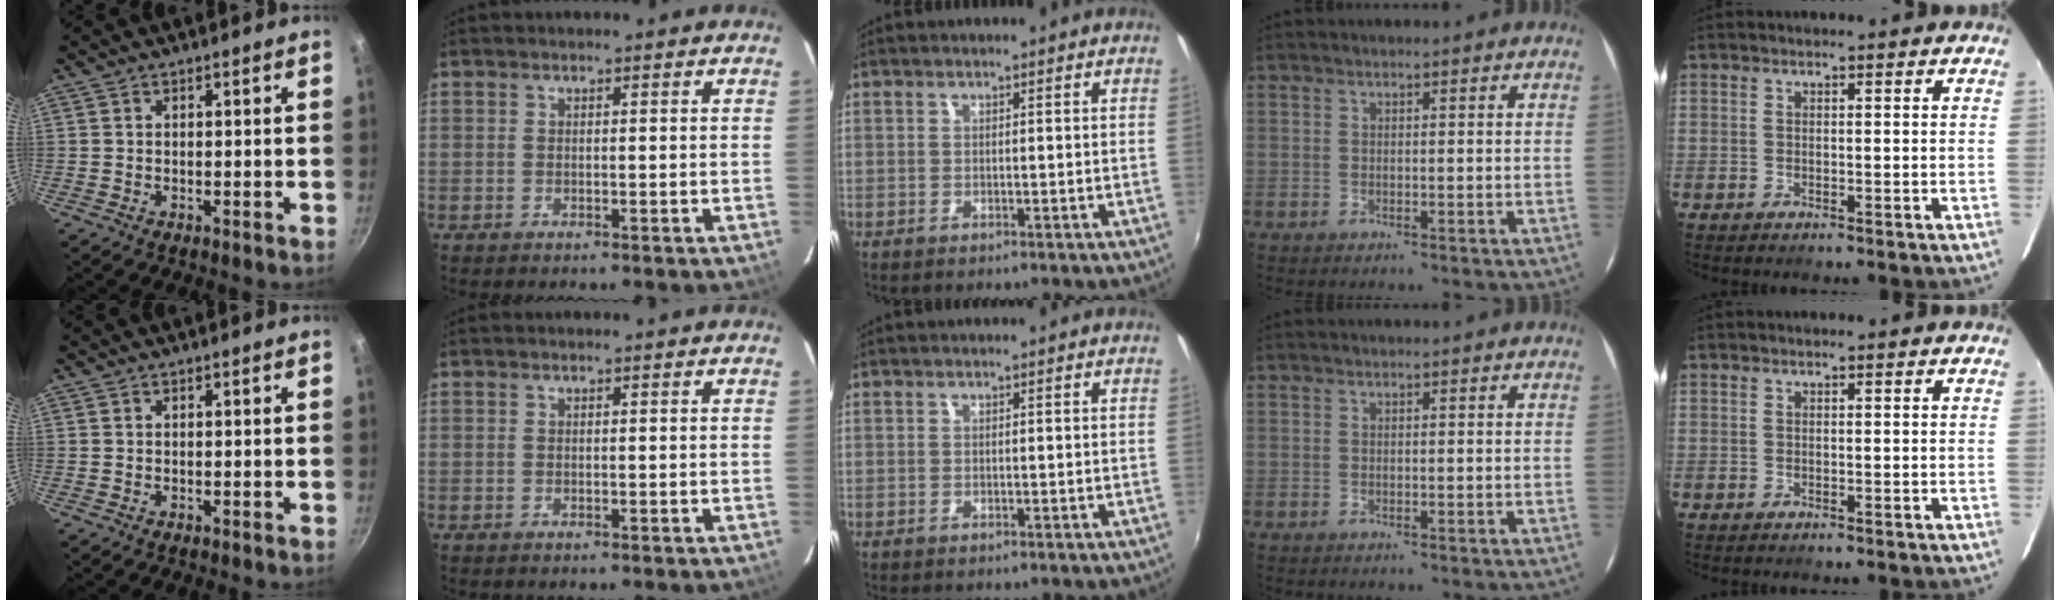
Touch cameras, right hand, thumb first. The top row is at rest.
{}